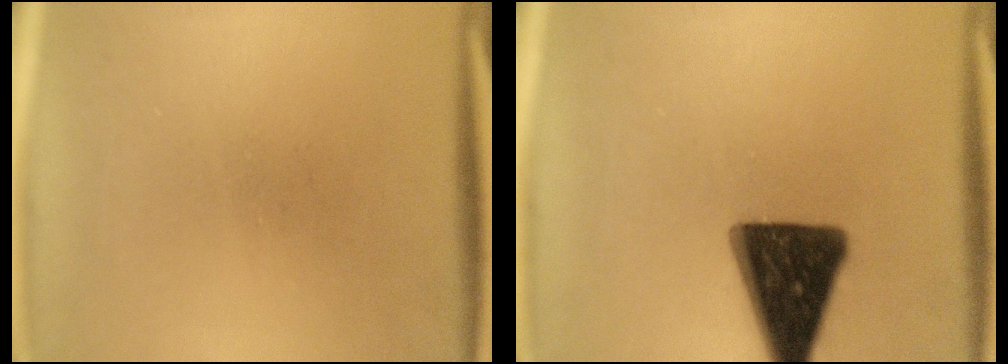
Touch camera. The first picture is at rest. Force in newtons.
{"total": 15.8}